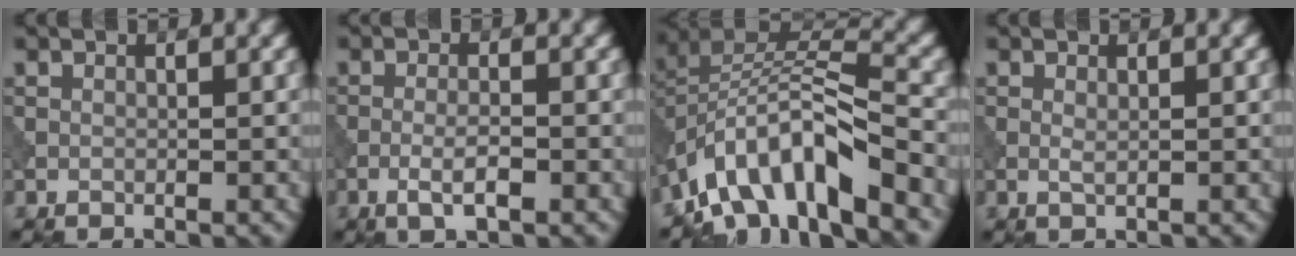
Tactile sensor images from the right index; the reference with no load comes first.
{"total": 2.6, "force": [-1.1, 0.5, 2.3], "torque": [-0.045, 0.002, -0.023]}
{"total": 10.7, "force": [-6.4, 3.7, 7.6], "torque": [-0.127, 0.007, -0.132]}
{"total": 0.7, "force": [0.1, 0.1, 0.7], "torque": [-0.016, 0.000, 0.002]}